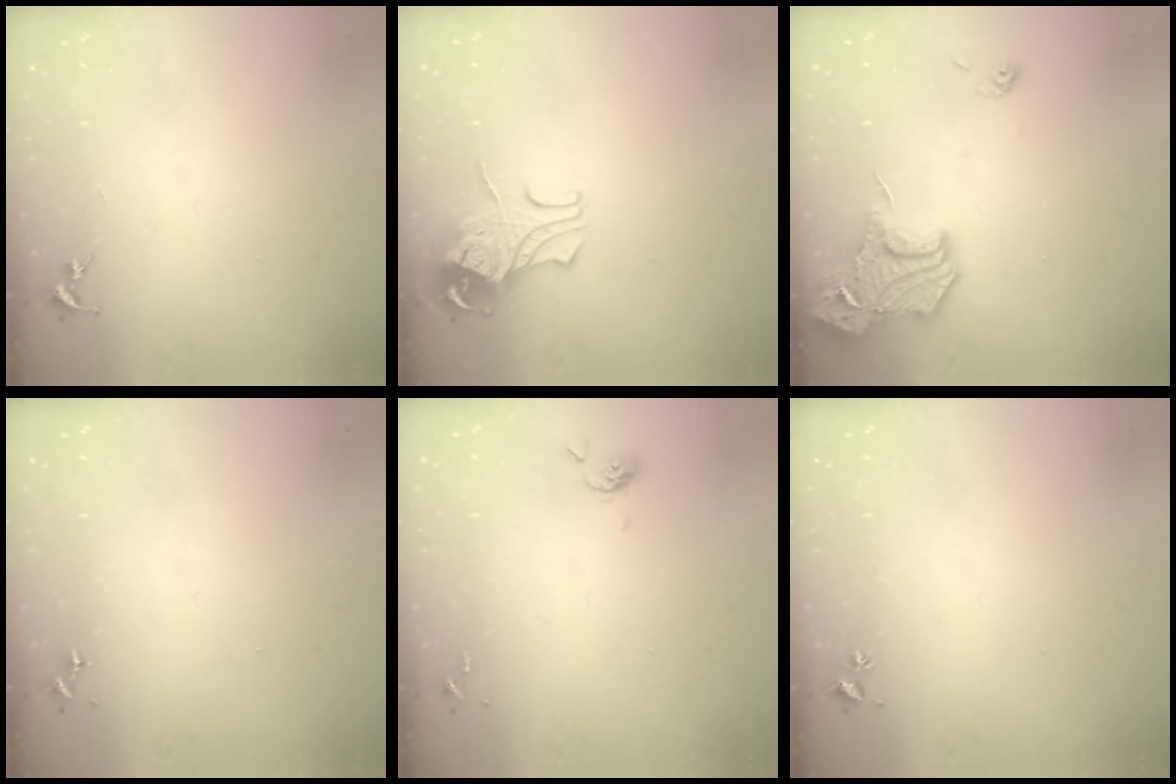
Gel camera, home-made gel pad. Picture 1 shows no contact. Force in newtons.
{"total": 8.9, "press": 8.9, "slide": 0.9}
{"total": 15.5, "press": 15.4, "slide": 1.4}
{"total": 0.0}
{"total": 4.6, "press": 4.5, "slide": 0.5}
{"total": 2.0, "press": 2.0, "slide": 0.3}